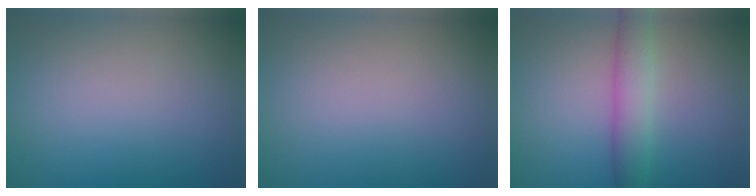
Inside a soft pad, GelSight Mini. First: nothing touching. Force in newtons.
{"total": 0.0}
{"total": 3.6, "press": 3.6, "slide": 0.1}